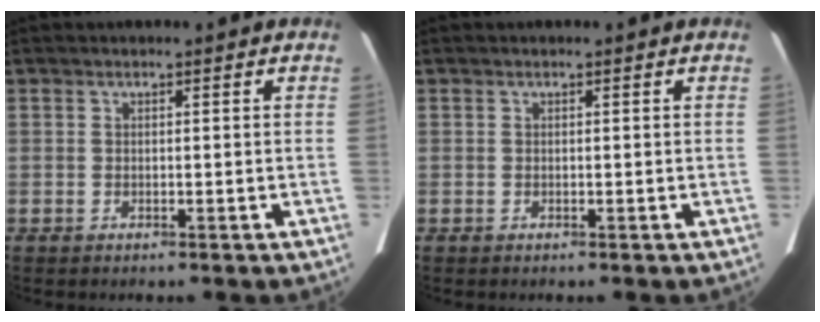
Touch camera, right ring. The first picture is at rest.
{"total": 0.0}